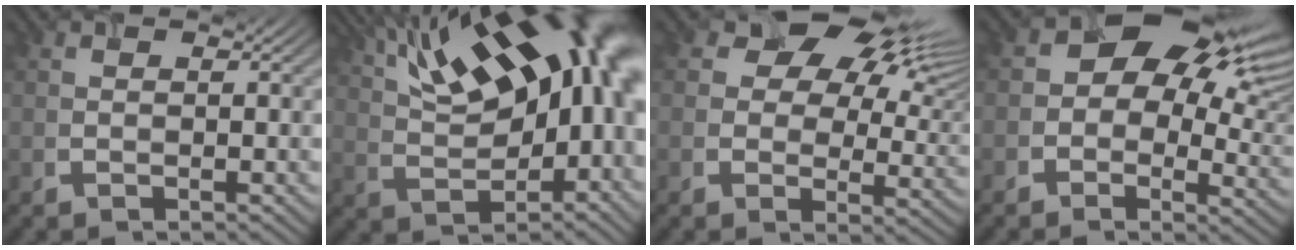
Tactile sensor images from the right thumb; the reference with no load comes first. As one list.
[{"total": 19.8, "force": [7.0, 9.6, 15.8], "torque": [-0.243, 0.049, 0.110]}, {"total": 12.9, "force": [7.3, 7.7, 7.3], "torque": [-0.123, 0.012, 0.120]}, {"total": 13.4, "force": [4.9, 8.7, 8.9], "torque": [-0.131, 0.000, 0.084]}]